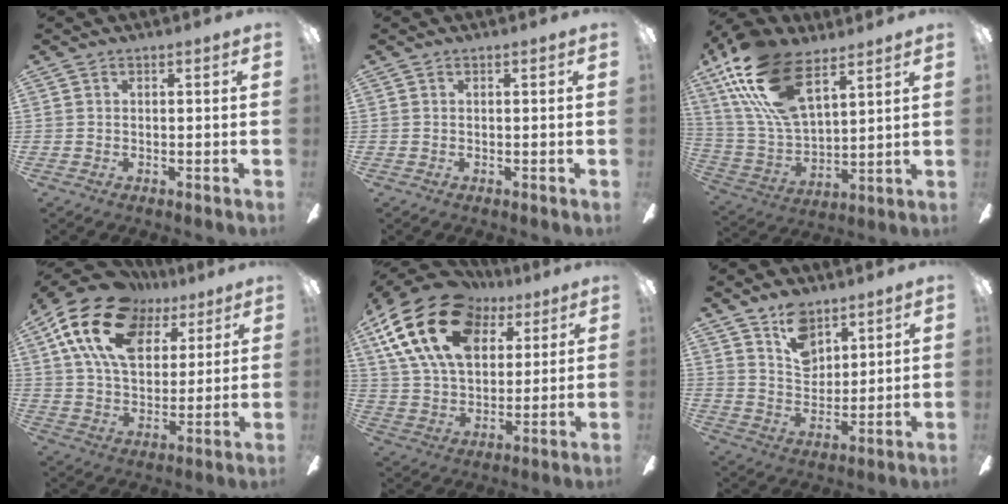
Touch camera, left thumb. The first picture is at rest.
{"total": 0.0}
{"total": 21.8, "force": [12.6, 10.0, 14.8], "torque": [-0.319, -0.046, 0.224]}
{"total": 20.9, "force": [10.6, 13.0, 12.5], "torque": [-0.224, -0.030, 0.190]}
{"total": 22.8, "force": [10.2, 14.8, 14.1], "torque": [-0.279, -0.030, 0.179]}
{"total": 10.2, "force": [7.1, 6.1, 4.0], "torque": [-0.056, -0.034, 0.131]}